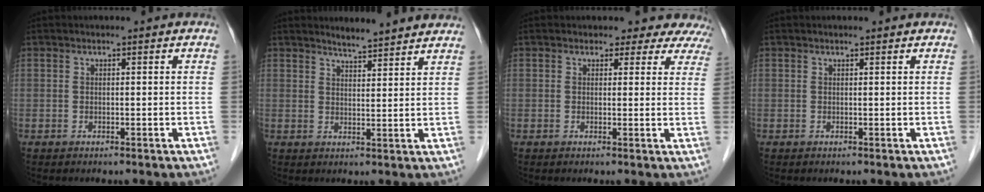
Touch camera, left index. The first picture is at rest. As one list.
[{"total": 6.4, "force": [6.0, 0.3, 2.3], "torque": [-0.043, 0.007, 0.077]}, {"total": 7.2, "force": [6.7, 2.8, 0.0], "torque": [0.040, -0.004, 0.039]}, {"total": 0.8, "force": [0.8, 0.1, 0.3], "torque": [-0.011, 0.008, 0.011]}]